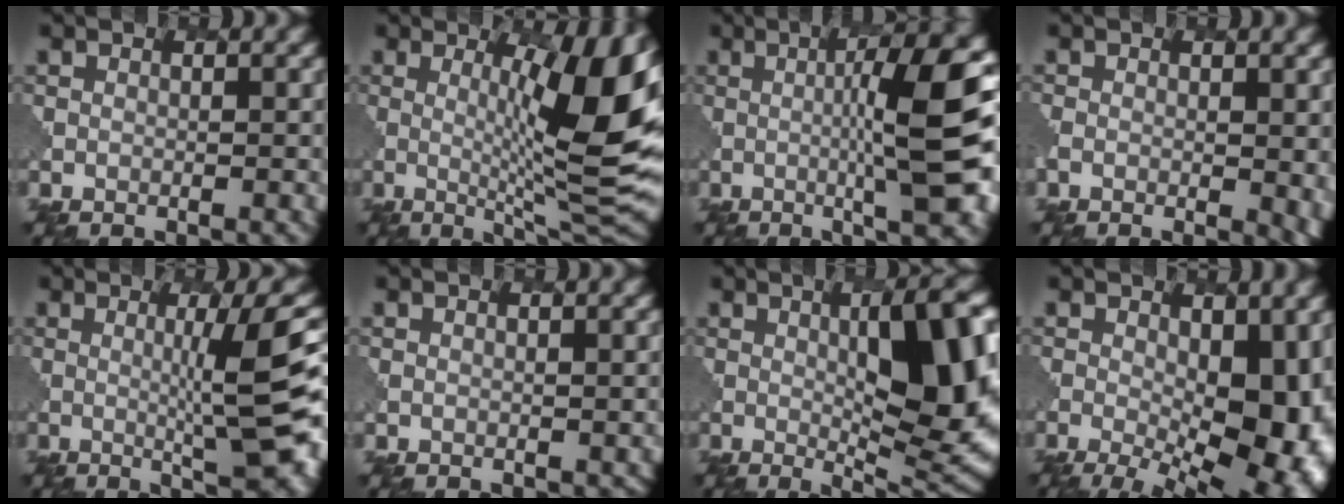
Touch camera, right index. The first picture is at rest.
{"total": 12.1, "force": [1.7, 2.9, 11.7], "torque": [-0.143, -0.004, 0.029]}
{"total": 12.9, "force": [0.5, 3.0, 12.6], "torque": [-0.156, 0.008, 0.011]}
{"total": 5.7, "force": [-0.9, 3.2, 4.7], "torque": [-0.065, -0.012, -0.007]}
{"total": 9.2, "force": [0.5, 1.6, 9.1], "torque": [-0.112, 0.008, 0.009]}
{"total": 1.0, "force": [0.3, 0.8, 0.4], "torque": [-0.006, -0.009, 0.010]}
{"total": 11.7, "force": [1.3, 3.7, 11.0], "torque": [-0.141, 0.000, 0.024]}
{"total": 12.1, "force": [-1.5, 6.0, 10.4], "torque": [-0.149, -0.018, -0.011]}